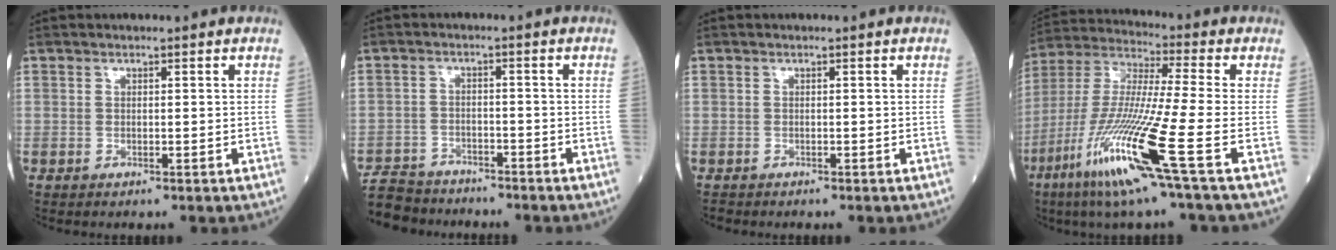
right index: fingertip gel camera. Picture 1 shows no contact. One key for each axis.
{"total": 8.5, "fx": -7.8, "fy": 3.3, "fz": 0.8, "tx": -0.021, "ty": 0.002, "tz": -0.134}
{"total": 0.8, "fx": -0.7, "fy": 0.3, "fz": -0.2, "tx": -0.006, "ty": 0.001, "tz": -0.017}
{"total": 17.6, "fx": -8.0, "fy": -1.0, "fz": 15.6, "tx": -0.342, "ty": -0.041, "tz": -0.160}